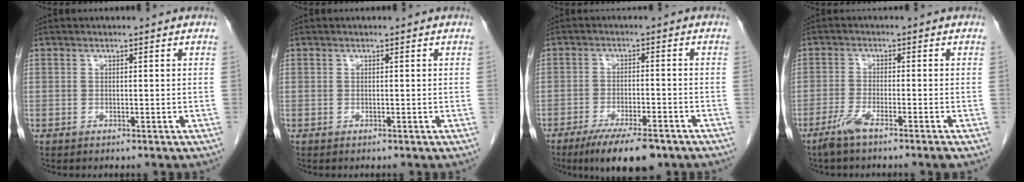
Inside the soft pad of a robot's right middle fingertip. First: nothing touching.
{"total": 0.0}
{"total": 10.0, "force": [-7.2, 2.3, 6.5], "torque": [-0.101, -0.016, -0.112]}
{"total": 4.0, "force": [-2.9, -0.4, 2.8], "torque": [-0.060, -0.009, -0.063]}